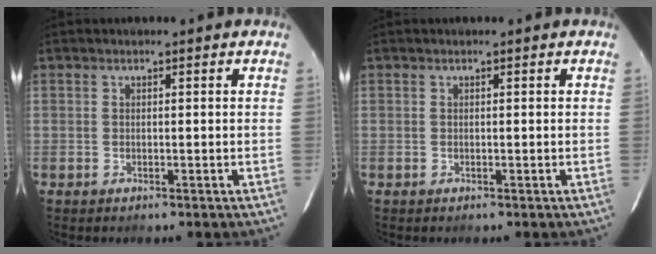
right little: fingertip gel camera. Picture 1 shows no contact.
{"total": 0.0}